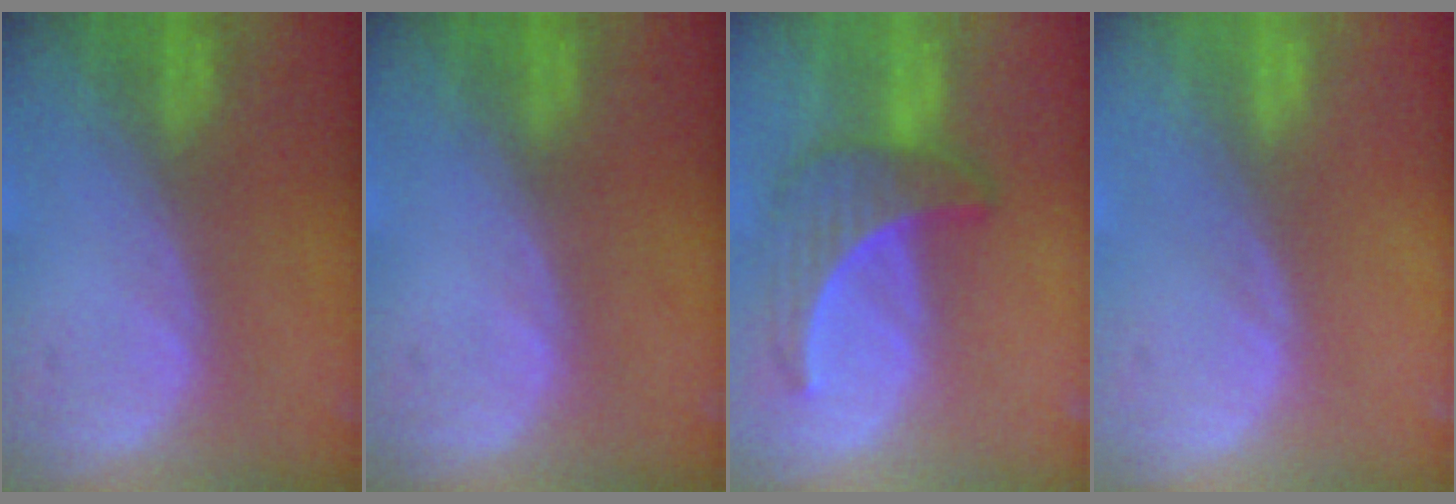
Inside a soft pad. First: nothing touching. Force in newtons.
{"total": 0.0}
{"total": 6.5, "press": 6.3, "slide": 1.7}
{"total": 0.0}